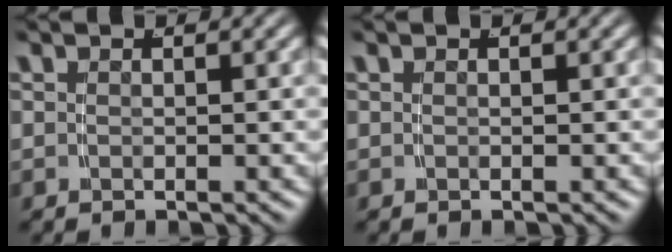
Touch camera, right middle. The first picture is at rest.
{"total": 0.0}